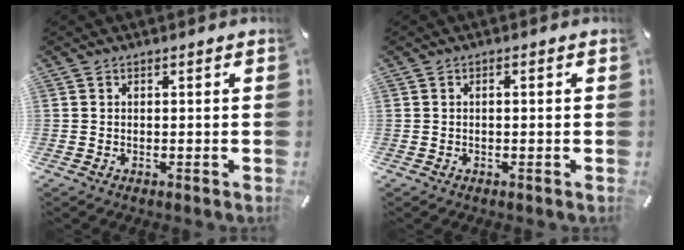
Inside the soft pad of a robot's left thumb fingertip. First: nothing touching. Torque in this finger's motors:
{"motor_torque": [0.08, -0.42, -0.04, 0.04, -0.07]}